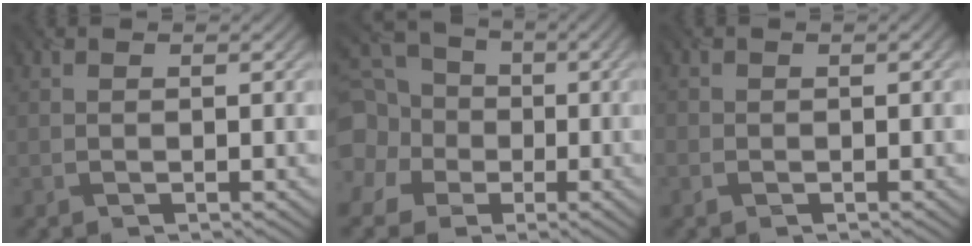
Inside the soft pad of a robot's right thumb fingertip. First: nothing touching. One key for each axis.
{"total": 12.6, "fx": -1.0, "fy": 11.9, "fz": 4.0, "tx": -0.155, "ty": -0.011, "tz": -0.042}
{"total": 1.2, "fx": -0.7, "fy": 0.9, "fz": 0.3, "tx": -0.007, "ty": -0.007, "tz": -0.012}